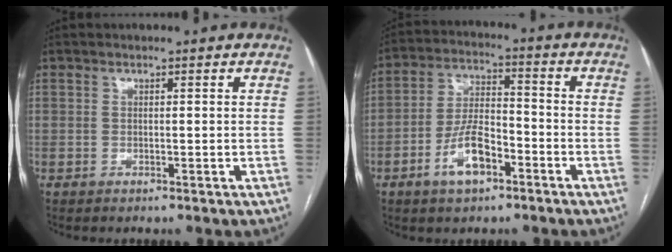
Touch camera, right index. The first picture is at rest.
{"total": 8.7, "force": [-4.2, 3.6, 6.7], "torque": [-0.139, 0.010, -0.076]}